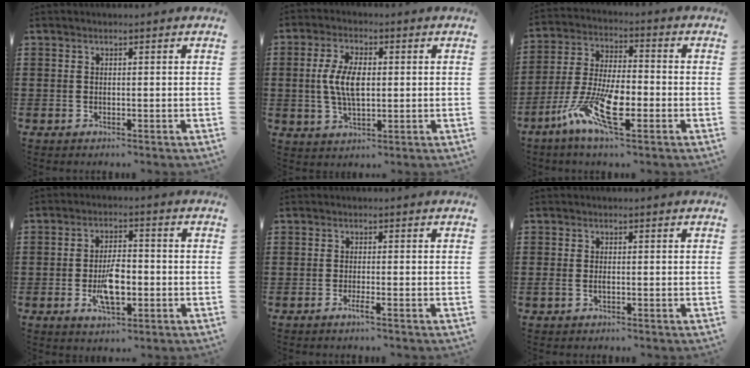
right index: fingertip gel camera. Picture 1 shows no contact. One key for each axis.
{"total": 6.8, "fx": 0.3, "fy": 3.1, "fz": 6.1, "tx": -0.137, "ty": 0.002, "tz": -0.003}
{"total": 11.0, "fx": -5.0, "fy": 3.6, "fz": 9.1, "tx": -0.207, "ty": -0.004, "tz": -0.096}
{"total": 6.7, "fx": -1.6, "fy": 3.1, "fz": 5.8, "tx": -0.118, "ty": 0.003, "tz": -0.032}
{"total": 1.6, "fx": -1.0, "fy": 0.1, "fz": 1.2, "tx": -0.021, "ty": -0.002, "tz": -0.018}
{"total": 1.0, "fx": -0.3, "fy": 0.4, "fz": 0.8, "tx": -0.016, "ty": -0.003, "tz": -0.005}